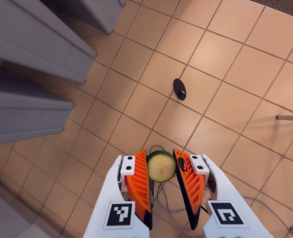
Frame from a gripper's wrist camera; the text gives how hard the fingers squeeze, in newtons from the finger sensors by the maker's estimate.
{"total": 7.4, "left": 7.1, "right": 7.7}